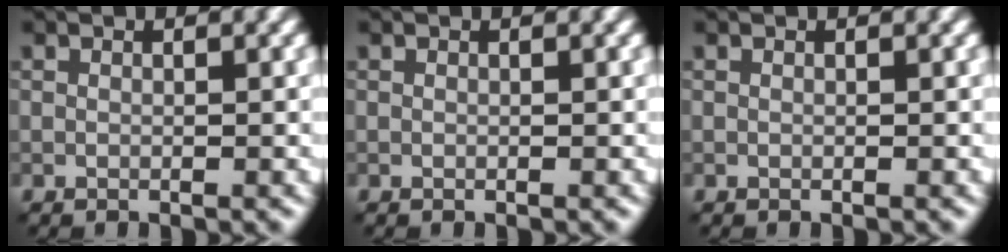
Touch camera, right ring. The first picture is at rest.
{"total": 0.0}
{"total": 0.0}